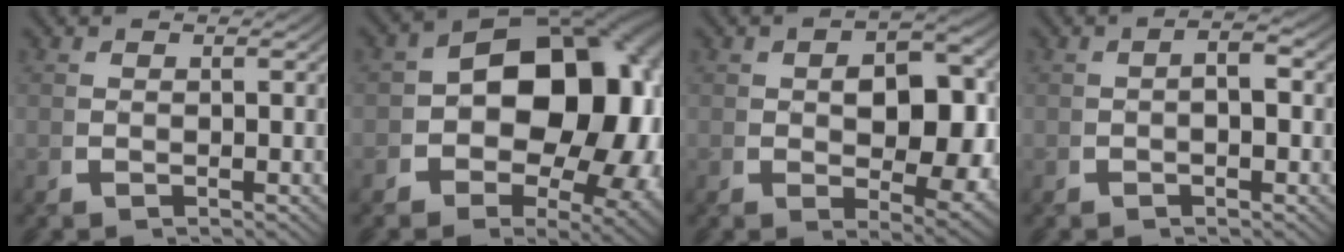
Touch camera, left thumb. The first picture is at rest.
{"total": 18.0, "force": [-0.4, 12.4, 13.0], "torque": [-0.197, -0.034, -0.001]}
{"total": 7.8, "force": [-0.5, 4.9, 6.1], "torque": [-0.109, -0.040, 0.012]}
{"total": 2.1, "force": [-0.6, 1.2, 1.7], "torque": [-0.023, 0.005, -0.013]}